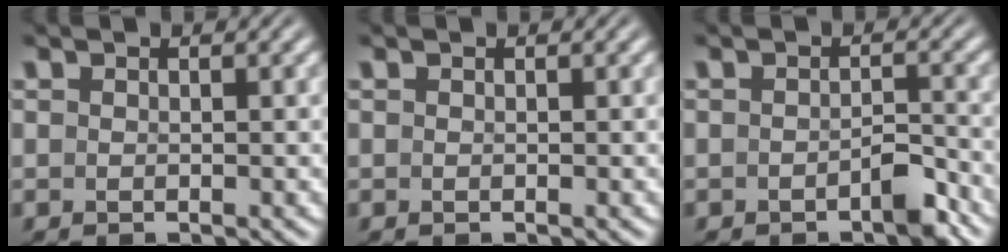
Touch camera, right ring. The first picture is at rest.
{"total": 0.0}
{"total": 2.0, "force": [-1.5, 0.4, 1.2], "torque": [-0.012, -0.001, -0.027]}